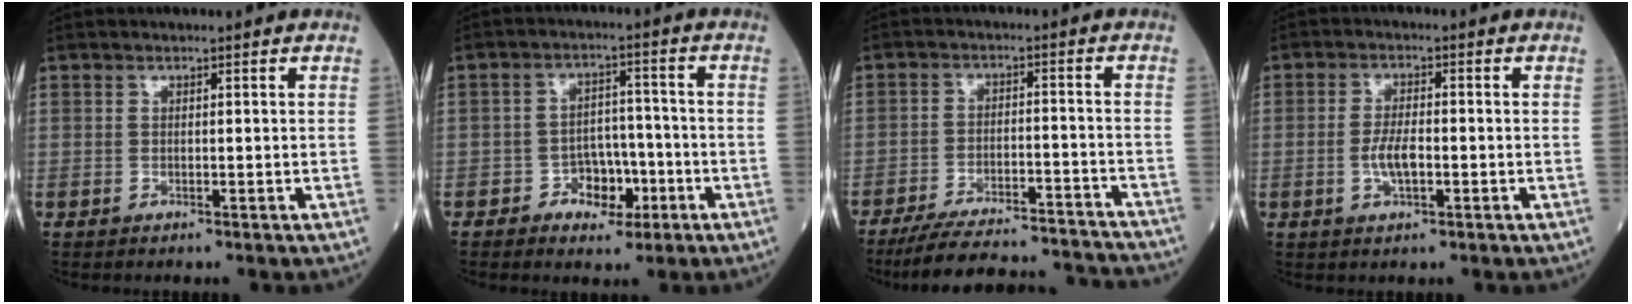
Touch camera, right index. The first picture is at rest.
{"total": 5.5, "force": [-2.6, 3.8, 3.1], "torque": [-0.043, 0.014, -0.041]}
{"total": 18.7, "force": [-17.7, 2.0, 5.8], "torque": [-0.097, 0.000, -0.249]}
{"total": 4.0, "force": [-1.0, 1.2, 3.7], "torque": [-0.078, 0.000, -0.018]}